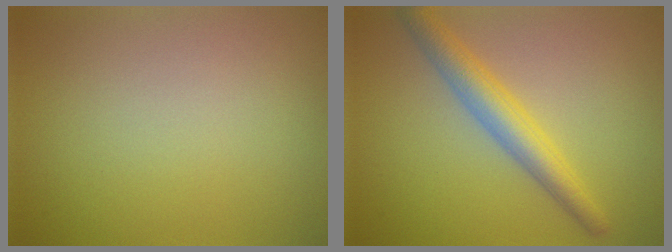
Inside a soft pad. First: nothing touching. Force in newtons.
{"total": 4.1, "press": 4.1, "slide": 0.1}